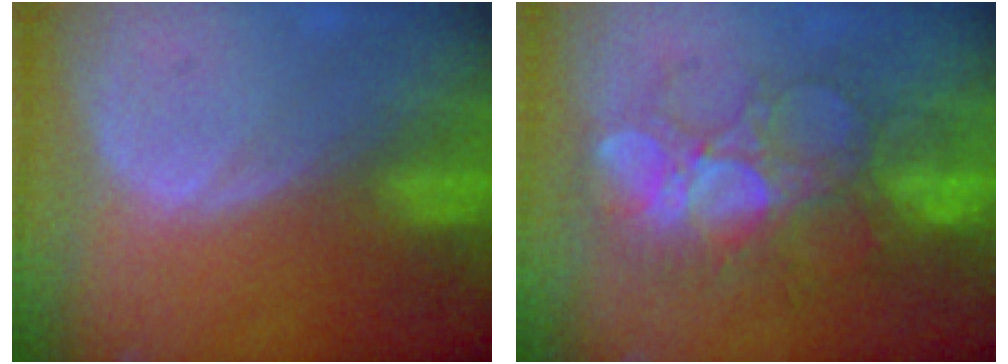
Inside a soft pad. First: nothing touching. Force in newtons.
{"total": 9.1, "press": 8.9, "slide": 1.9}